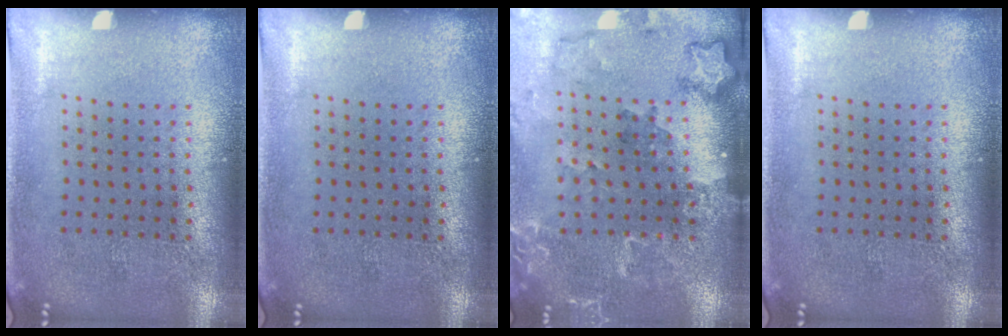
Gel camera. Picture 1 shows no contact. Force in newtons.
{"total": 0.0}
{"total": 1.8, "press": 1.7, "slide": 0.2}
{"total": 0.0}